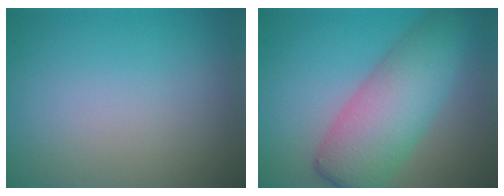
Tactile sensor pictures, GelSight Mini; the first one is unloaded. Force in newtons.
{"total": 7.6, "press": 7.6, "slide": 0.2}